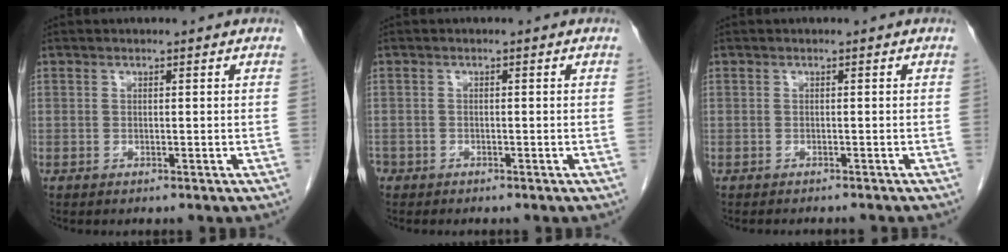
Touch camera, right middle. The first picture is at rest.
{"total": 1.8, "force": [-1.3, 1.2, 0.3], "torque": [-0.011, 0.000, -0.025]}
{"total": 4.2, "force": [-3.8, 0.7, 1.5], "torque": [-0.016, -0.006, -0.045]}